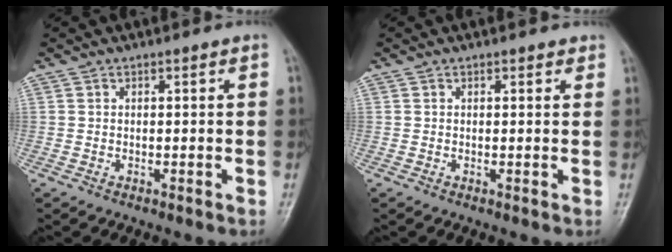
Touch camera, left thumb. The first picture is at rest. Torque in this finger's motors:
{"motor_torque": [-0.12, -0.14, -0.04, -0.07, 0.01]}